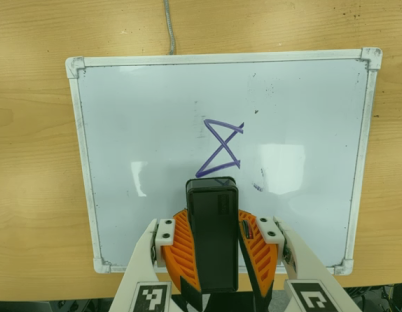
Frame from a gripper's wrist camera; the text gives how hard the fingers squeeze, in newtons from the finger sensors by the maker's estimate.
{"total": 11.7, "left": 11.0, "right": 12.3}